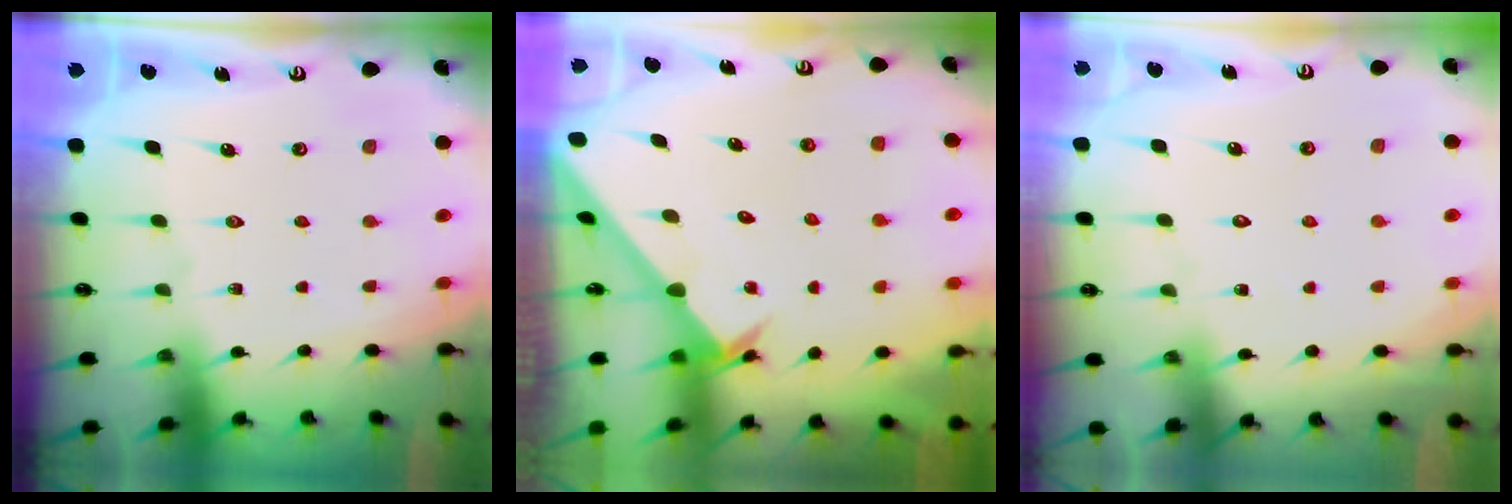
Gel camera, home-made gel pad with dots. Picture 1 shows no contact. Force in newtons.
{"total": 2.6, "press": 2.6, "slide": 0.2}
{"total": 5.1, "press": 5.0, "slide": 0.4}